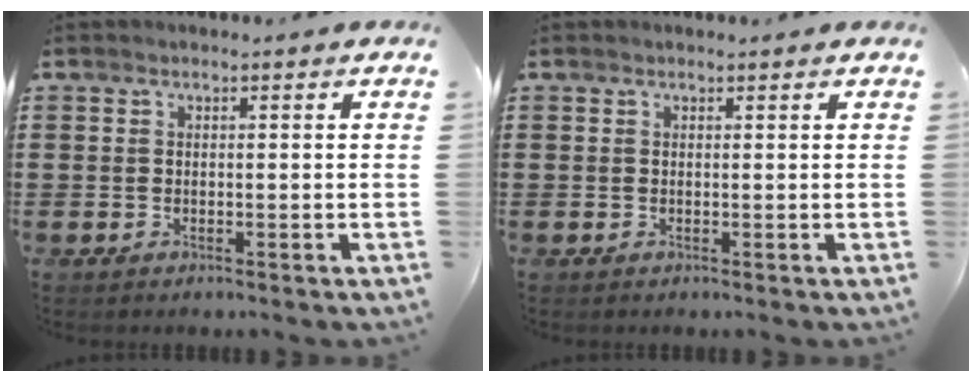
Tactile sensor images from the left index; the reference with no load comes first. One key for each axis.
{"total": 0.0}